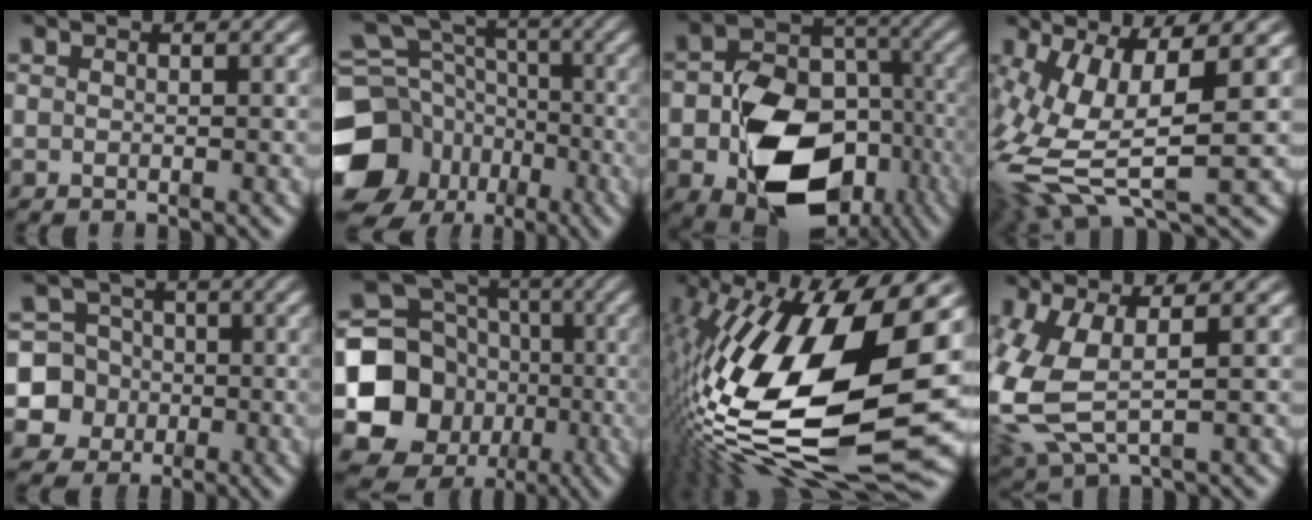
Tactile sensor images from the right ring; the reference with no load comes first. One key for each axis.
{"total": 14.4, "fx": -3.6, "fy": 12.1, "fz": 6.8, "tx": -0.122, "ty": -0.070, "tz": -0.047}
{"total": 14.1, "fx": -4.8, "fy": 9.8, "fz": 9.0, "tx": -0.171, "ty": -0.059, "tz": -0.054}
{"total": 11.6, "fx": -1.0, "fy": 7.3, "fz": 8.9, "tx": -0.197, "ty": -0.038, "tz": 0.000}
{"total": 13.5, "fx": -3.3, "fy": 12.7, "fz": 3.4, "tx": -0.106, "ty": -0.059, "tz": -0.057}
{"total": 18.5, "fx": -1.9, "fy": 16.6, "fz": 8.0, "tx": -0.190, "ty": -0.060, "tz": -0.034}
{"total": 19.1, "fx": -1.5, "fy": 8.7, "fz": 16.9, "tx": -0.286, "ty": -0.031, "tz": 0.003}
{"total": 8.6, "fx": 0.1, "fy": 6.2, "fz": 6.0, "tx": -0.164, "ty": -0.024, "tz": 0.012}